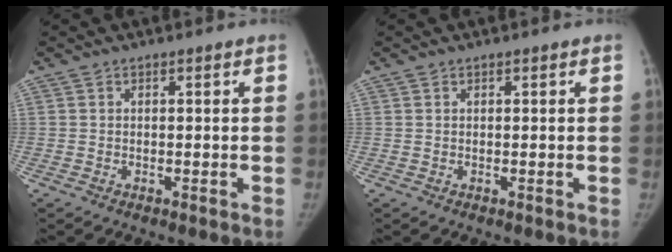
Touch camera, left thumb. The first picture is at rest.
{"total": 0.0}